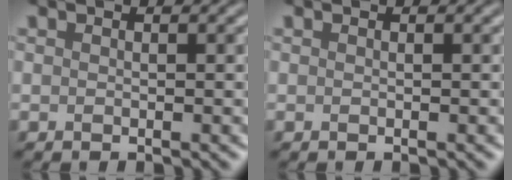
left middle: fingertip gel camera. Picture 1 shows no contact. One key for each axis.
{"total": 0.0}